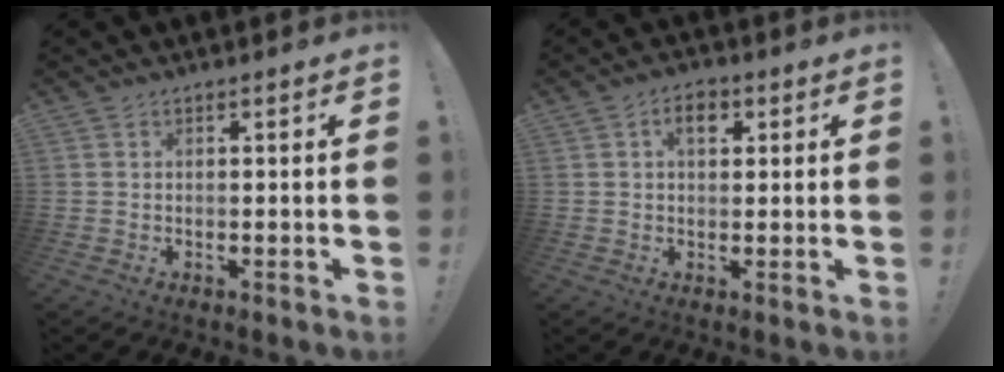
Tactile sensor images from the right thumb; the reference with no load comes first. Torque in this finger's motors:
{"motor_torque": [-0.02, 0.02, 0.00, 0.00, 0.00]}